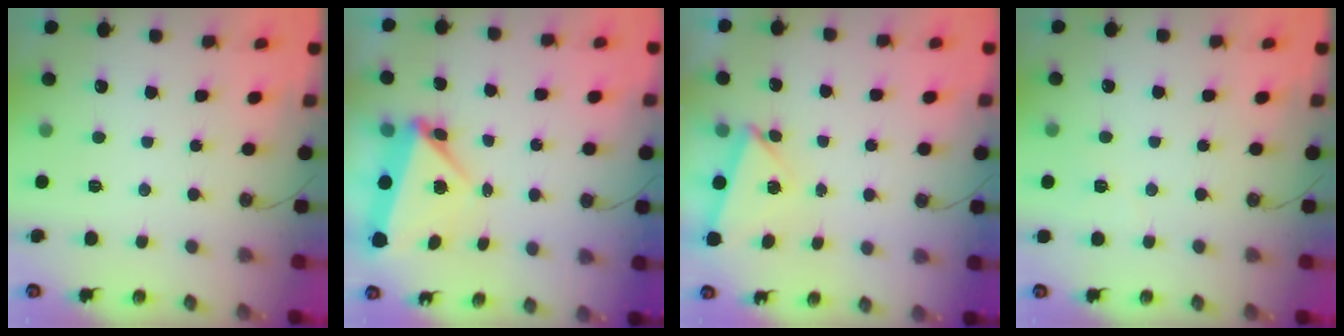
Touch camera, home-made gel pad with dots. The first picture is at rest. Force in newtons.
{"total": 6.0, "press": 5.6, "slide": 2.3}
{"total": 3.9, "press": 3.2, "slide": 2.2}
{"total": 2.6, "press": 2.3, "slide": 1.2}